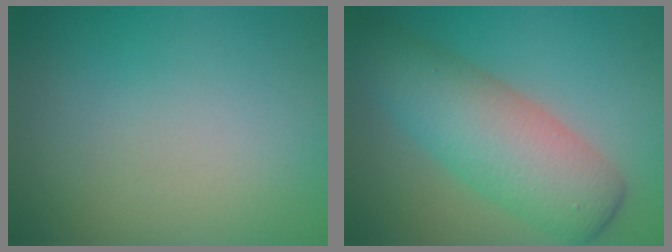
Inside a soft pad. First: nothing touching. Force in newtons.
{"total": 7.5, "press": 7.5, "slide": 0.4}